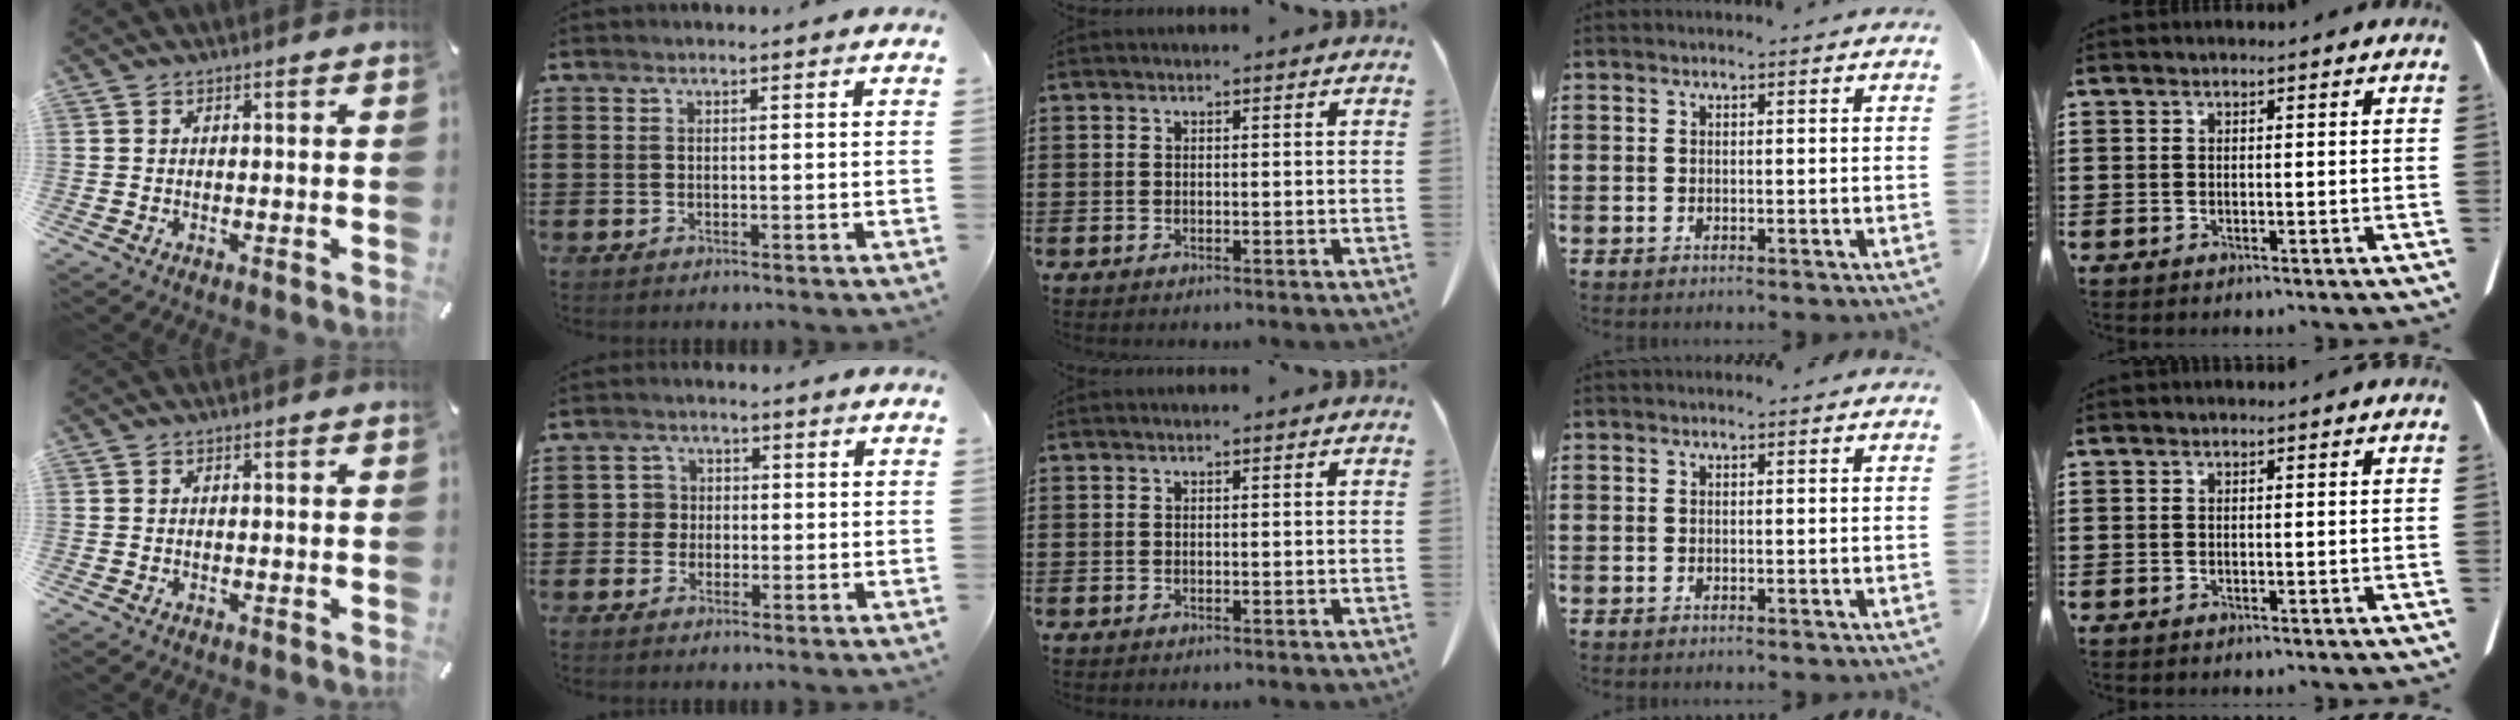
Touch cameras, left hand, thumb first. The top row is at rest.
{"thumb": {"total": 0.5, "force": [-0.4, 0.3, 0.2], "torque": [-0.003, 0.002, -0.010]}, "index": {"total": 2.8, "force": [-0.7, 2.7, 0.7], "torque": [-0.026, 0.007, -0.018]}}